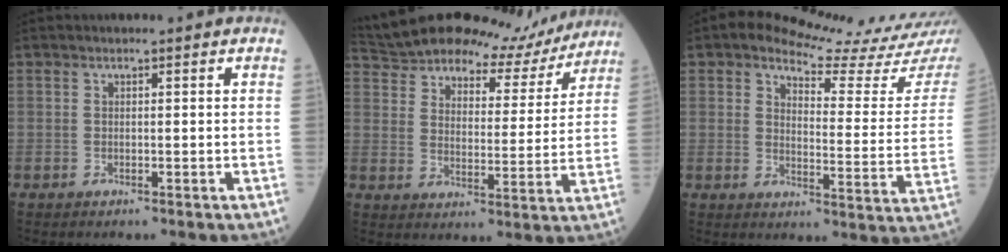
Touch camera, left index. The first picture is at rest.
{"total": 19.0, "force": [17.7, 5.2, 4.6], "torque": [-0.088, -0.013, 0.247]}
{"total": 14.7, "force": [13.5, 1.2, 5.7], "torque": [-0.084, -0.075, 0.148]}